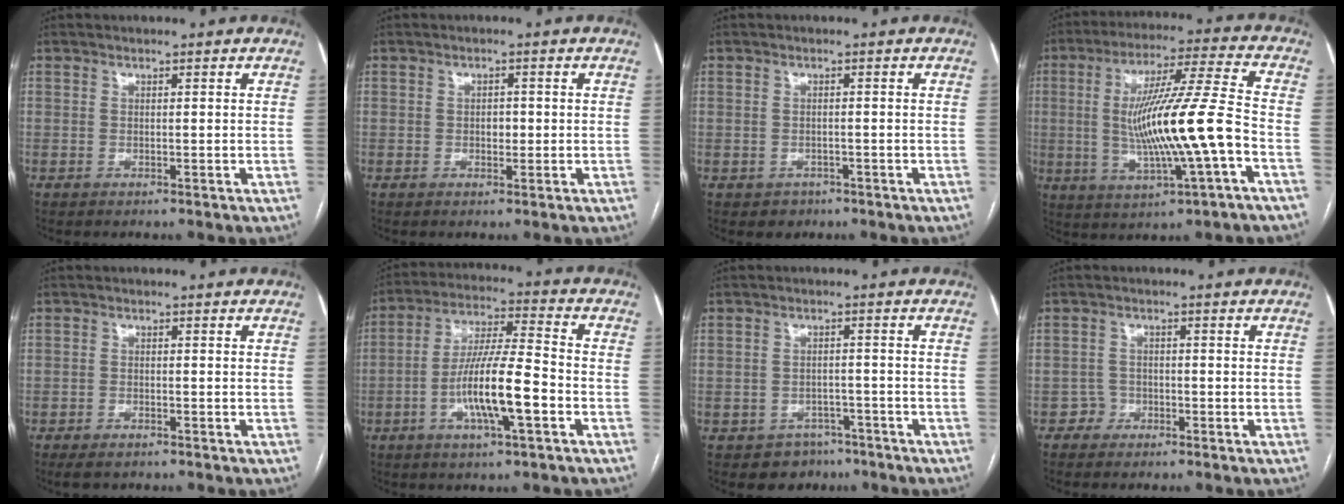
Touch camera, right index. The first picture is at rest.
{"total": 1.7, "force": [-0.2, 1.1, 1.3], "torque": [-0.018, 0.003, -0.002]}
{"total": 2.1, "force": [-1.1, 1.8, 0.2], "torque": [-0.002, 0.006, -0.011]}
{"total": 16.0, "force": [-2.2, 0.1, 15.8], "torque": [-0.287, 0.003, -0.037]}
{"total": 2.5, "force": [-2.0, 1.0, 1.2], "torque": [-0.022, -0.002, -0.027]}
{"total": 12.4, "force": [-4.0, 1.4, 11.6], "torque": [-0.216, 0.002, -0.072]}
{"total": 5.0, "force": [-3.3, 3.7, 0.1], "torque": [0.008, 0.015, -0.042]}
{"total": 2.0, "force": [-1.3, 1.5, -0.4], "torque": [0.014, 0.011, -0.030]}